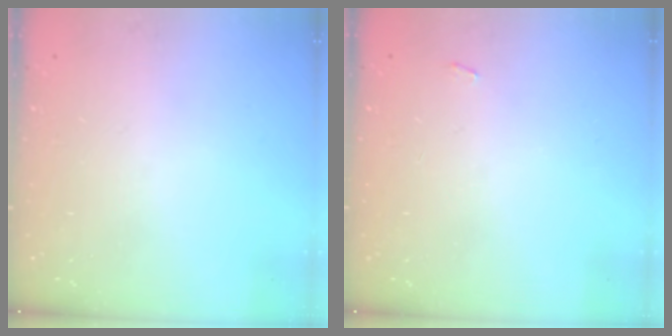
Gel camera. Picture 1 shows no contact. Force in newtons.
{"total": 2.2, "press": 2.2, "slide": 0.3}